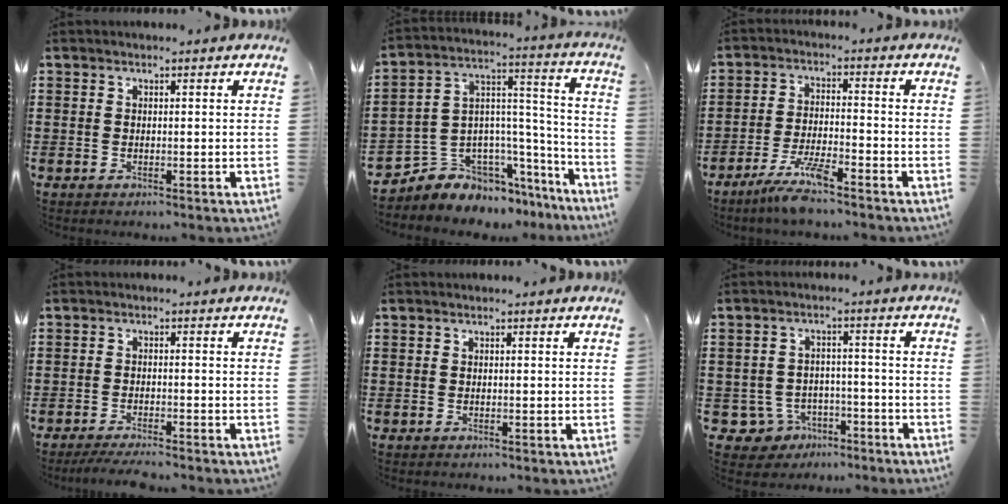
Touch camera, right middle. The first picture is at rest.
{"total": 5.3, "force": [-3.7, 3.7, -0.7], "torque": [-0.007, -0.011, -0.067]}
{"total": 6.2, "force": [-4.7, 0.6, 3.9], "torque": [-0.089, -0.013, -0.091]}
{"total": 2.7, "force": [-2.5, -0.1, 0.9], "torque": [-0.023, -0.003, -0.051]}
{"total": 0.0}
{"total": 4.5, "force": [-3.4, 2.9, 1.0], "torque": [-0.040, 0.007, -0.068]}